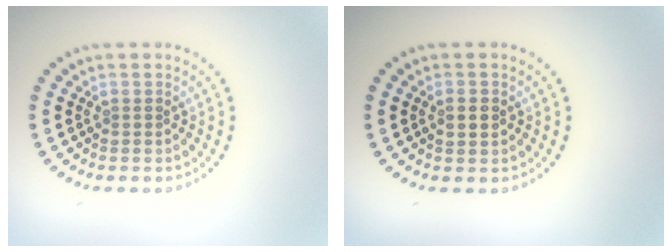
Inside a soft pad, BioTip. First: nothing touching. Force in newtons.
{"total": 1.3, "press": 1.3, "slide": 0.1}